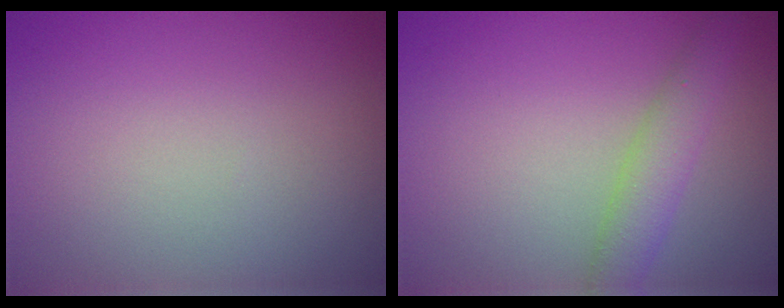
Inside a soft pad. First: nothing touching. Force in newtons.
{"total": 2.8, "press": 2.8, "slide": 0.1}